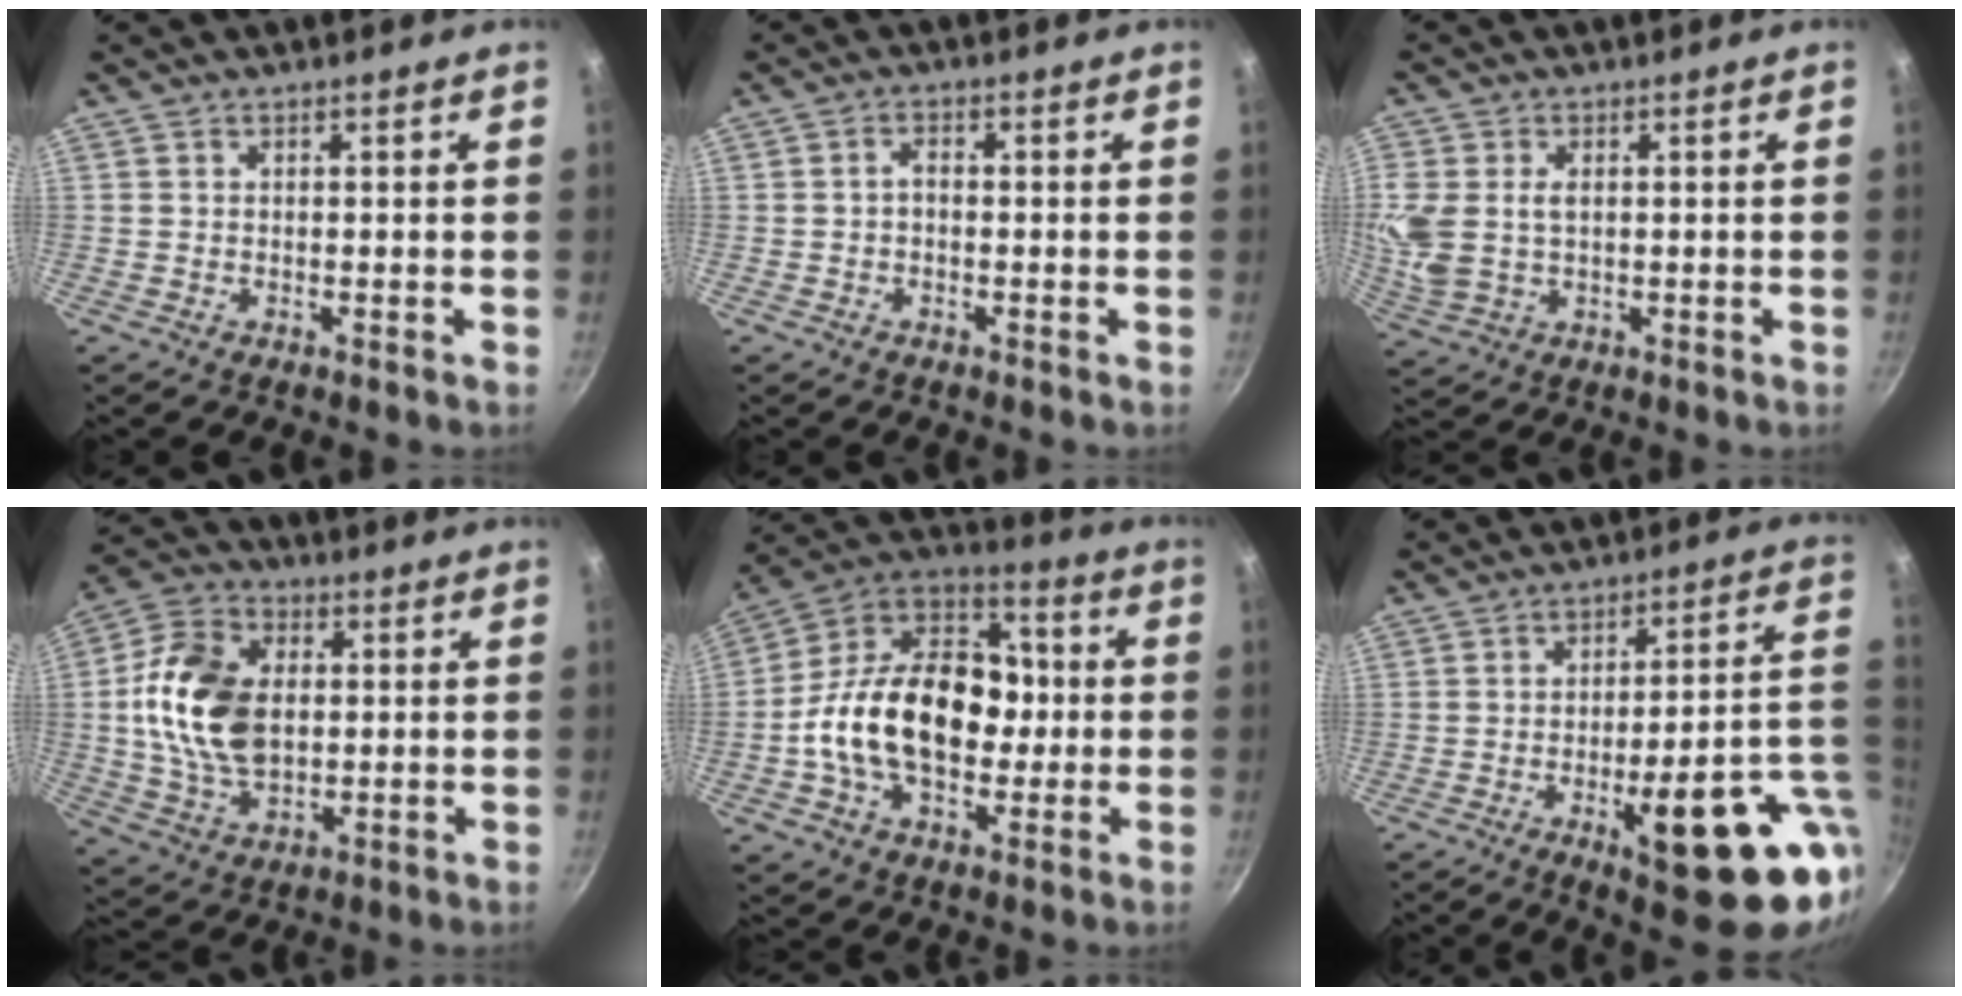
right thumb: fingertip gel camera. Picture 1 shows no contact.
{"total": 2.0, "force": [-0.4, 1.3, 1.5], "torque": [-0.022, 0.013, -0.007]}
{"total": 8.7, "force": [0.9, 6.0, 6.2], "torque": [-0.133, -0.001, 0.022]}
{"total": 16.9, "force": [1.1, 11.2, 12.6], "torque": [-0.216, 0.007, 0.014]}
{"total": 23.0, "force": [-2.0, 15.6, 16.8], "torque": [-0.251, 0.049, -0.050]}
{"total": 22.6, "force": [-5.8, 6.6, 20.8], "torque": [-0.255, 0.017, -0.068]}